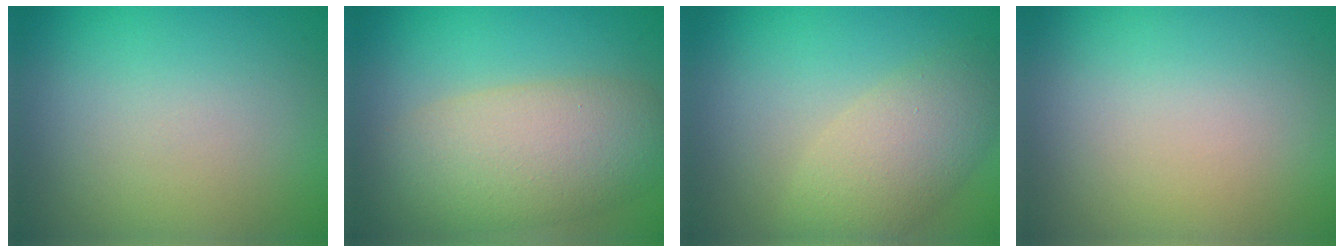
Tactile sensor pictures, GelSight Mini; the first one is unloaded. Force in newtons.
{"total": 7.3, "press": 7.3, "slide": 0.5}
{"total": 4.7, "press": 4.7, "slide": 0.4}
{"total": 0.0}